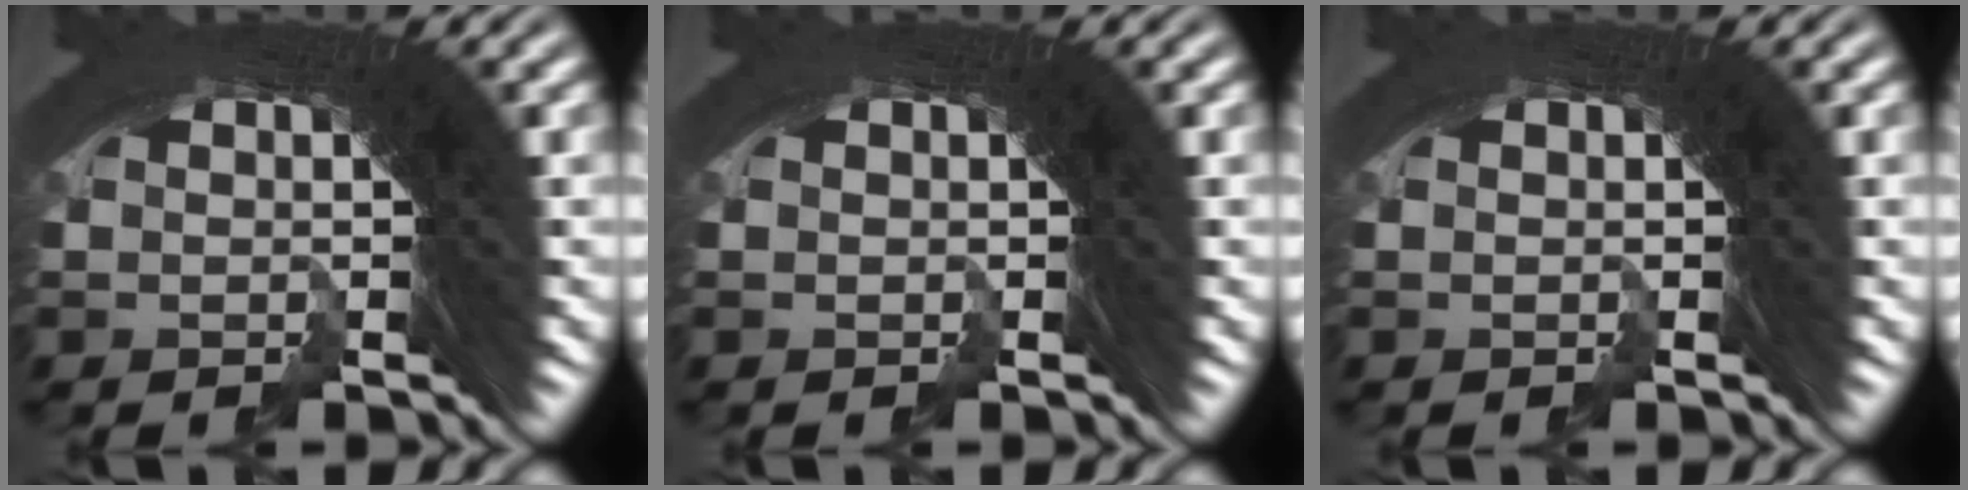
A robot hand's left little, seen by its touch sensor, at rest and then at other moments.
{"total": 0.0}
{"total": 0.0}